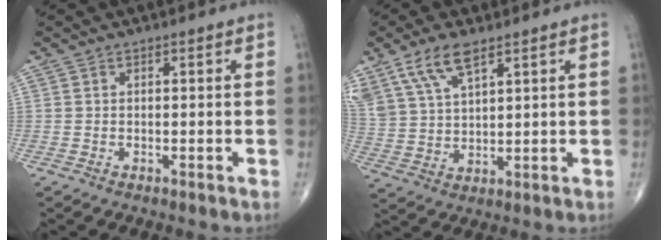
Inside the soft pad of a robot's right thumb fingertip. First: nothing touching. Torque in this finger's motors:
{"motor_torque": [-0.18, 0.23, 0.67, 0.76, 0.12]}